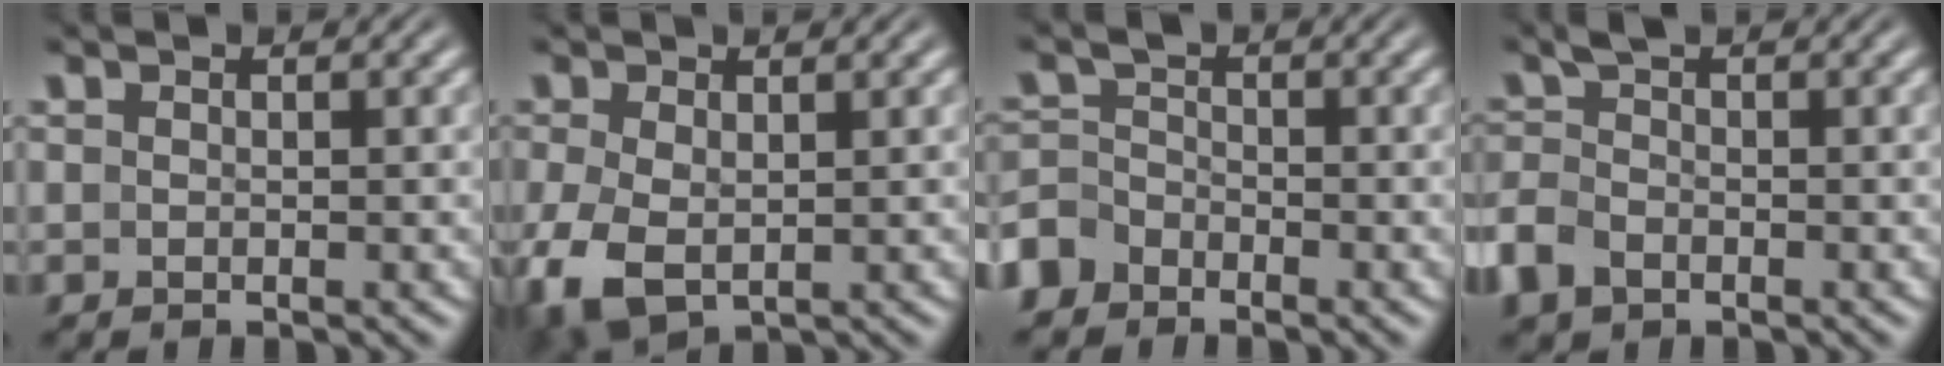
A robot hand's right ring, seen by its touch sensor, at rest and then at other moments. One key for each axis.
{"total": 5.5, "fx": -2.4, "fy": 3.8, "fz": 3.3, "tx": -0.102, "ty": -0.044, "tz": -0.013}
{"total": 3.7, "fx": -2.6, "fy": 2.5, "fz": 0.7, "tx": -0.019, "ty": -0.024, "tz": -0.039}
{"total": 2.5, "fx": -1.3, "fy": 1.8, "fz": 1.3, "tx": -0.041, "ty": -0.010, "tz": -0.021}